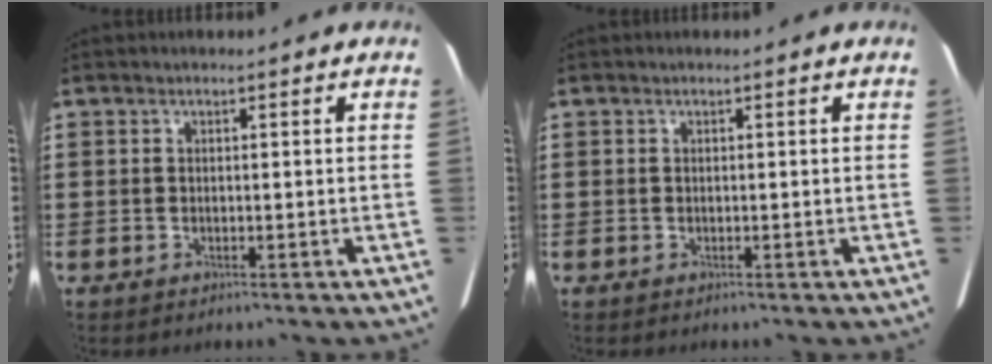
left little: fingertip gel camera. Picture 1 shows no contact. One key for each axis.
{"total": 0.0}